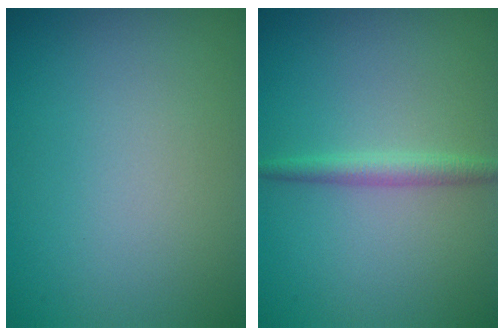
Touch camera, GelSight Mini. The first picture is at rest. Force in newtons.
{"total": 1.8, "press": 1.8, "slide": 0.0}